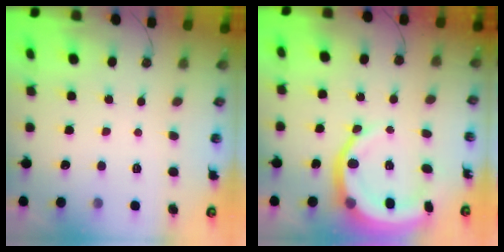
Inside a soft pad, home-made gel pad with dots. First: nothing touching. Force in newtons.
{"total": 12.6, "press": 12.4, "slide": 2.2}